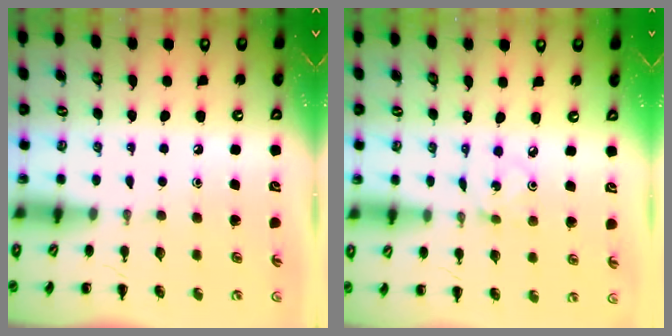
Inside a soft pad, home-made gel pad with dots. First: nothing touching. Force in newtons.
{"total": 0.8, "press": 0.8, "slide": 0.2}